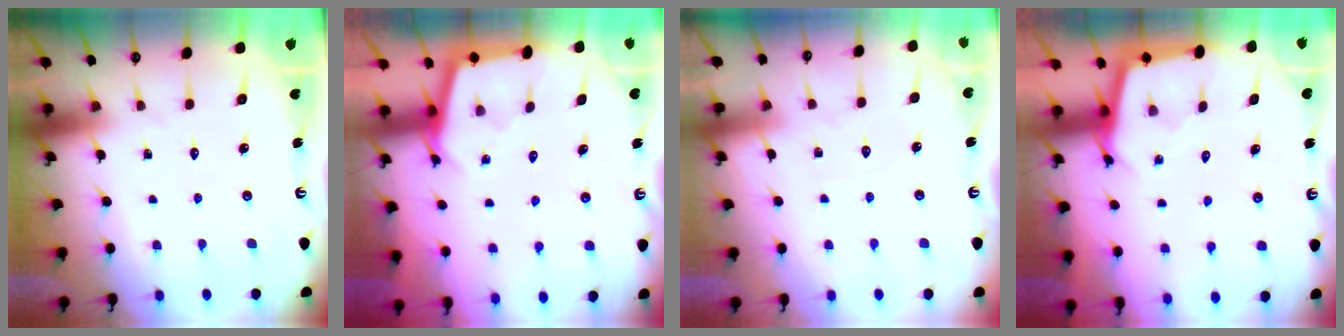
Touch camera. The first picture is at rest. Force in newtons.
{"total": 2.9, "press": 2.9, "slide": 0.3}
{"total": 3.3, "press": 3.2, "slide": 0.3}
{"total": 2.3, "press": 2.3, "slide": 0.2}